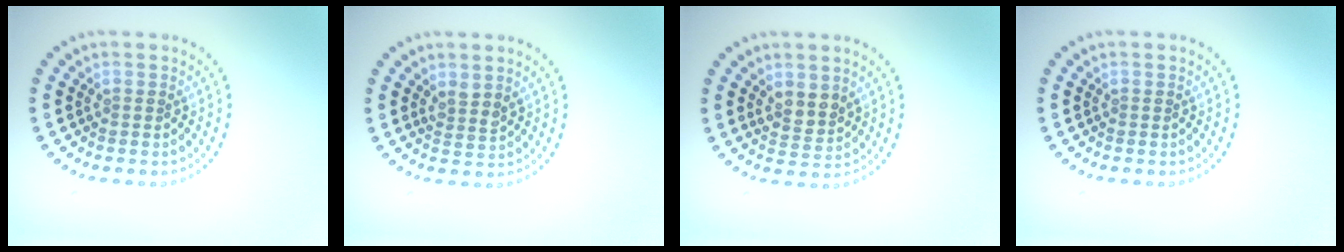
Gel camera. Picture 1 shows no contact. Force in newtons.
{"total": 1.4, "press": 1.1, "slide": 0.9}
{"total": 2.2, "press": 1.9, "slide": 1.1}
{"total": 0.0}